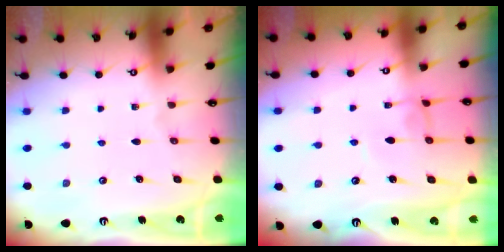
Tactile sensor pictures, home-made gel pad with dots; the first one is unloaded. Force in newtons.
{"total": 2.0, "press": 2.0, "slide": 0.2}